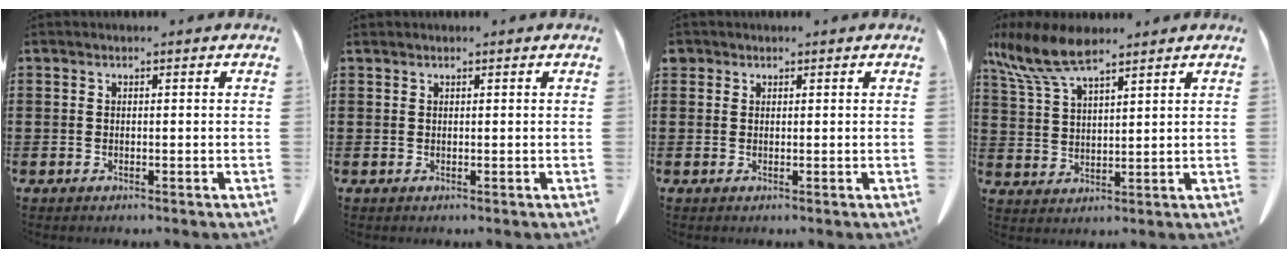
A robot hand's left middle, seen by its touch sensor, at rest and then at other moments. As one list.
[{"total": 0.0}, {"total": 0.9, "force": [0.7, 0.6, 0.1], "torque": [-0.005, 0.003, 0.013]}, {"total": 8.7, "force": [6.2, 2.6, 5.5], "torque": [-0.138, -0.016, 0.111]}]